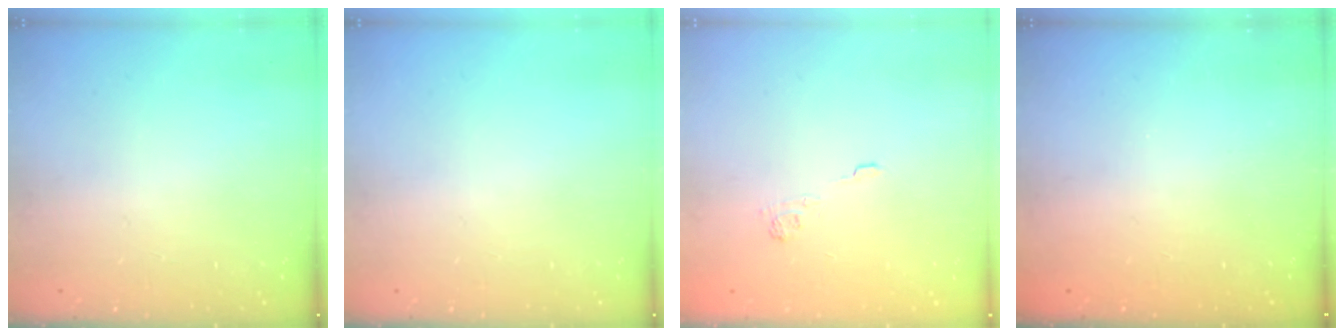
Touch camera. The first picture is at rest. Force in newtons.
{"total": 0.0}
{"total": 2.3, "press": 1.8, "slide": 1.3}
{"total": 2.3, "press": 2.2, "slide": 0.8}